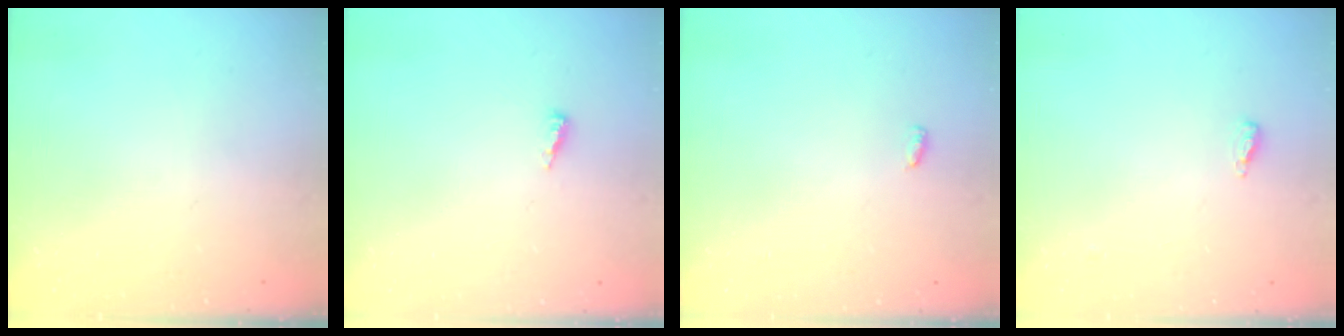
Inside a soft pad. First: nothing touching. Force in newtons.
{"total": 2.5, "press": 2.5, "slide": 0.2}
{"total": 6.9, "press": 2.6, "slide": 6.4}
{"total": 4.7, "press": 4.6, "slide": 1.2}